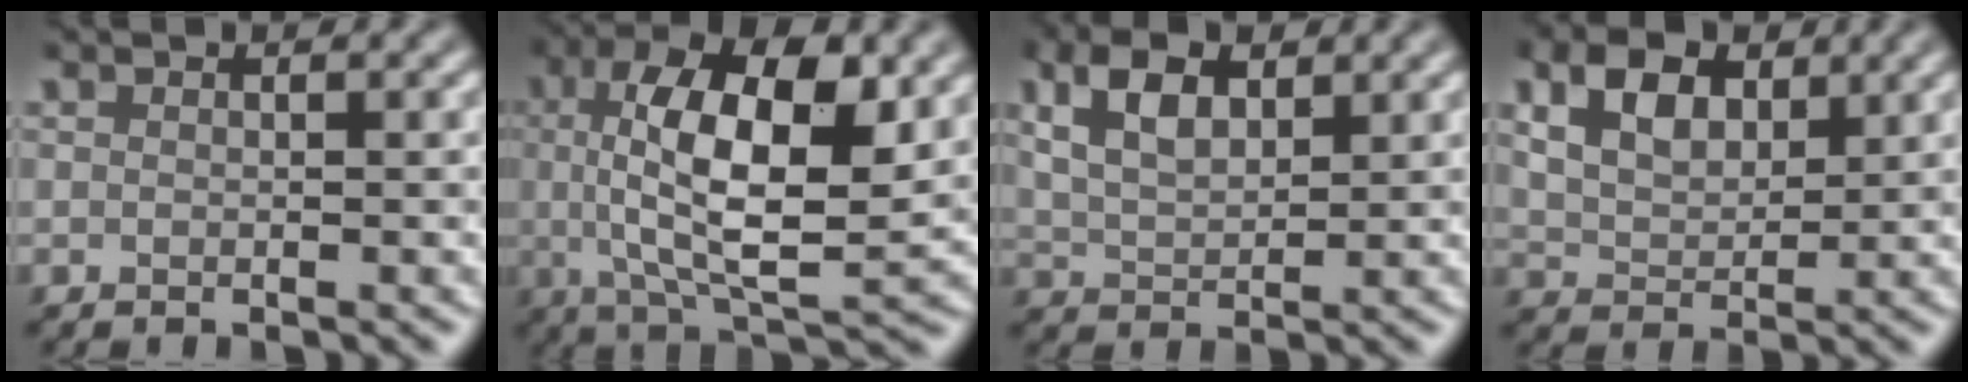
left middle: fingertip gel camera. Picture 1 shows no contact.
{"total": 11.8, "force": [2.0, 4.6, 10.7], "torque": [-0.177, 0.005, 0.029]}
{"total": 4.6, "force": [2.2, 2.3, 3.3], "torque": [-0.071, 0.008, 0.041]}
{"total": 4.9, "force": [2.3, 3.0, 3.2], "torque": [-0.066, 0.006, 0.041]}